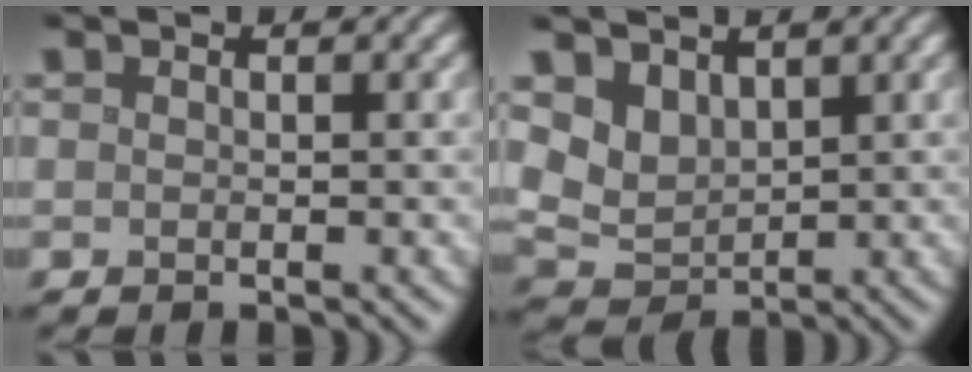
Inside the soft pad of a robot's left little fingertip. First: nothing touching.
{"total": 3.3, "force": [2.0, 2.2, 1.4], "torque": [-0.035, -0.009, 0.037]}